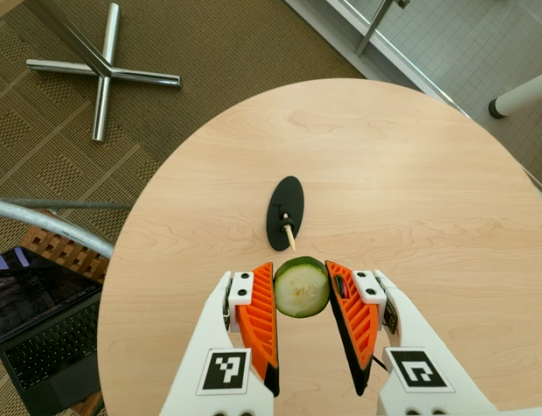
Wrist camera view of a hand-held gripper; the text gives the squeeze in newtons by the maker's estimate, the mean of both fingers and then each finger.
{"total": 7.7, "left": 8.0, "right": 7.4}